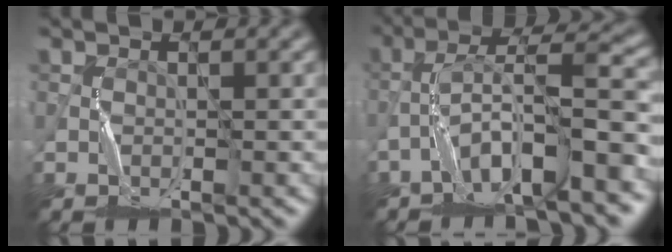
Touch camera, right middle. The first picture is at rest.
{"total": 8.8, "force": [-4.4, 1.9, 7.3], "torque": [-0.124, 0.025, -0.081]}